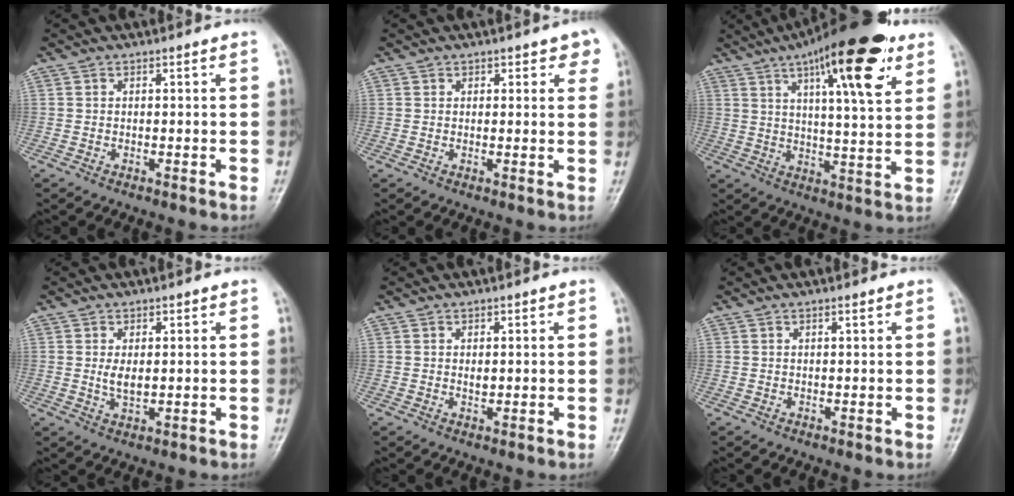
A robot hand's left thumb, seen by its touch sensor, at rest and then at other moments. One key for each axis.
{"total": 3.1, "fx": 1.9, "fy": 2.0, "fz": 1.5, "tx": 0.018, "ty": -0.007, "tz": 0.018}
{"total": 20.0, "fx": 10.4, "fy": 5.1, "fz": 16.3, "tx": -0.228, "ty": -0.024, "tz": 0.155}
{"total": 3.2, "fx": 0.4, "fy": 1.8, "fz": 2.6, "tx": -0.041, "ty": -0.009, "tz": 0.011}
{"total": 1.3, "fx": 0.3, "fy": 0.9, "fz": 0.9, "tx": -0.009, "ty": -0.003, "tz": 0.005}
{"total": 0.7, "fx": 0.4, "fy": 0.1, "fz": 0.5, "tx": -0.008, "ty": 0.000, "tz": 0.007}